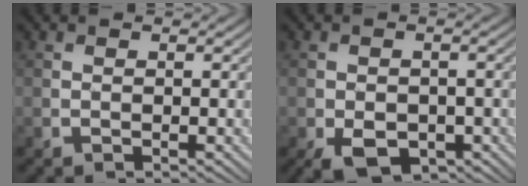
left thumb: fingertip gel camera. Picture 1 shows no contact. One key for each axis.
{"total": 5.6, "fx": -2.7, "fy": 3.6, "fz": 3.3, "tx": -0.054, "ty": -0.020, "tz": -0.043}